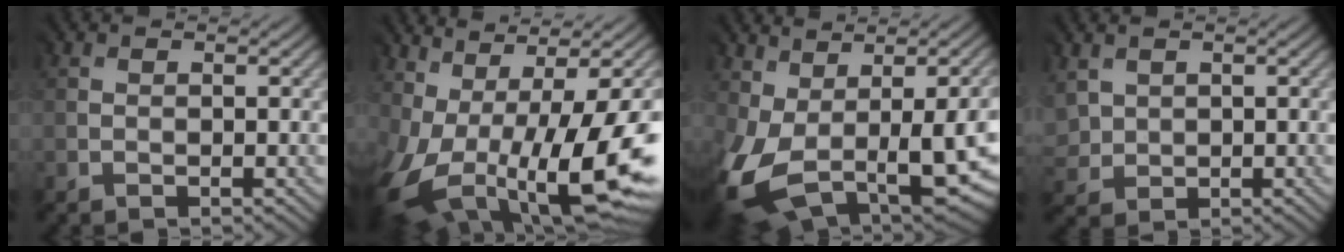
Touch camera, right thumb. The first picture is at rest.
{"total": 15.0, "force": [-2.3, 7.9, 12.6], "torque": [-0.252, -0.063, 0.018]}
{"total": 9.7, "force": [-2.1, 5.0, 8.1], "torque": [-0.221, -0.050, -0.012]}
{"total": 5.3, "force": [2.4, 4.2, 2.1], "torque": [-0.079, -0.008, 0.049]}